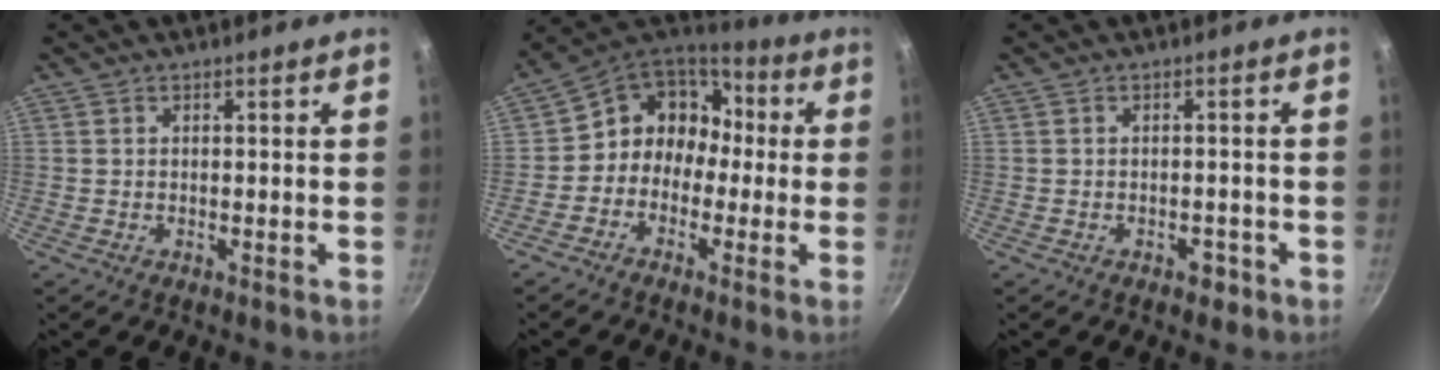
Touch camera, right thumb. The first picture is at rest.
{"total": 11.8, "force": [-0.7, 10.4, 5.4], "torque": [-0.037, 0.051, -0.036]}
{"total": 2.3, "force": [-1.3, 1.4, 1.3], "torque": [-0.008, 0.015, -0.009]}